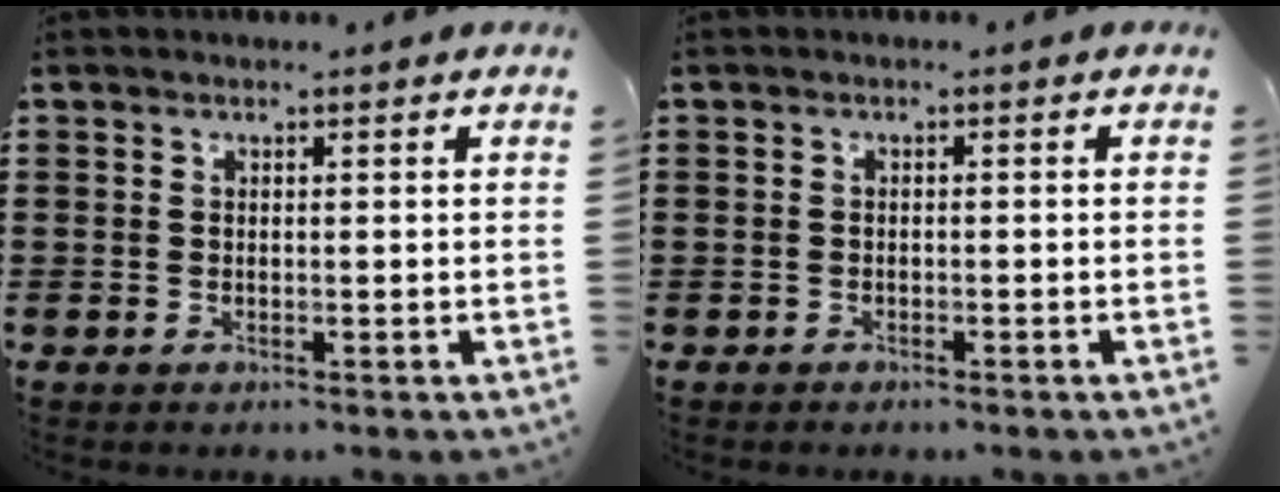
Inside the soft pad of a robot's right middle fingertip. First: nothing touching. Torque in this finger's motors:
{"motor_torque": [-0.25, 0.12, -0.03, -0.01]}